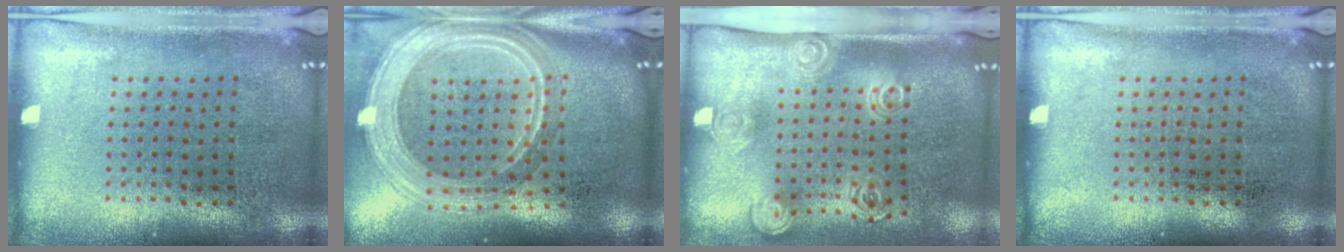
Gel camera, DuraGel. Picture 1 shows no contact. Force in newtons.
{"total": 2.9, "press": 2.4, "slide": 1.7}
{"total": 2.0, "press": 1.4, "slide": 1.5}
{"total": 0.0}